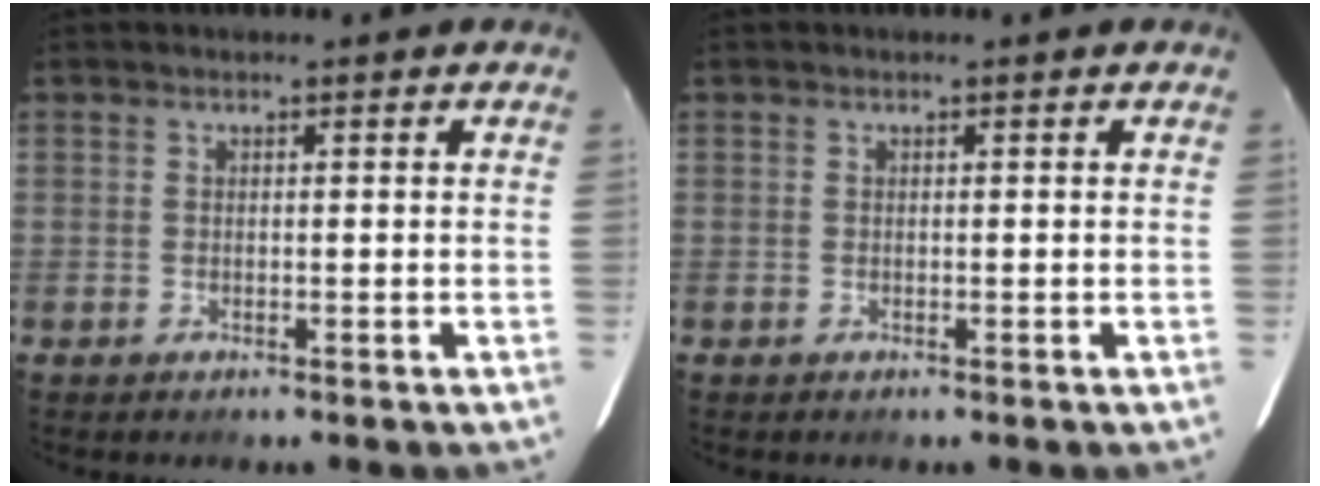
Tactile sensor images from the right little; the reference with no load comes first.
{"total": 0.0}